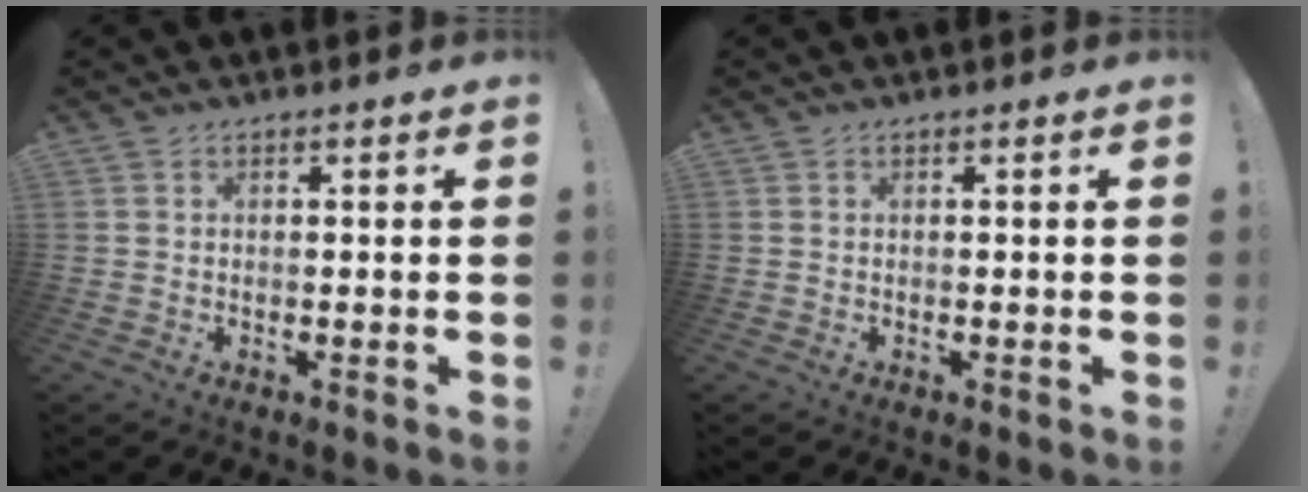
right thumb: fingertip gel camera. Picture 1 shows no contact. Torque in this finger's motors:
{"motor_torque": [0.00, 0.00, 0.05, -0.02, 0.00]}